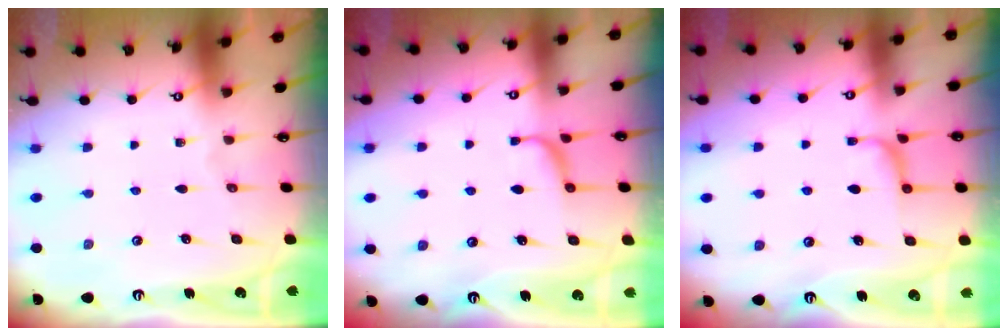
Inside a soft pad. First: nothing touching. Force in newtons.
{"total": 1.7, "press": 1.6, "slide": 0.5}
{"total": 1.2, "press": 0.8, "slide": 0.8}